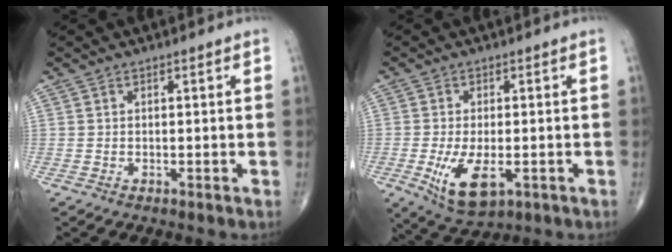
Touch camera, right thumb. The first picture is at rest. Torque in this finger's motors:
{"motor_torque": [-0.23, 0.46, 0.52, 0.28, 0.21]}